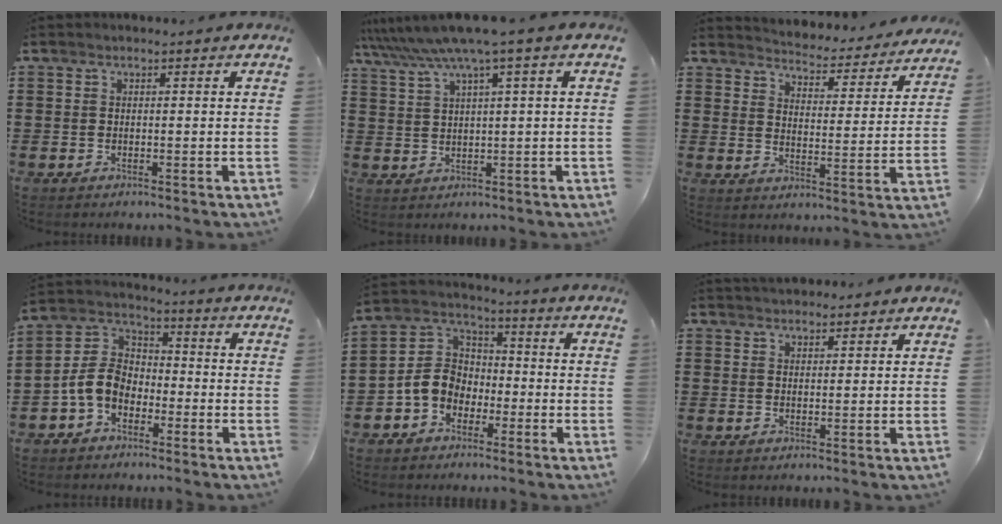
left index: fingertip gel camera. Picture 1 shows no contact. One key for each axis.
{"total": 5.9, "fx": 3.5, "fy": -0.4, "fz": 4.8, "tx": -0.109, "ty": -0.022, "tz": 0.055}
{"total": 3.9, "fx": 3.9, "fy": 0.0, "fz": 0.0, "tx": -0.018, "ty": -0.044, "tz": 0.058}
{"total": 6.7, "fx": -3.0, "fy": 4.7, "fz": 3.7, "tx": -0.109, "ty": 0.004, "tz": -0.069}
{"total": 6.4, "fx": -2.3, "fy": 5.3, "fz": 2.8, "tx": -0.090, "ty": 0.007, "tz": -0.055}
{"total": 2.4, "fx": 2.4, "fy": 0.5, "fz": 0.2, "tx": -0.008, "ty": 0.000, "tz": 0.046}